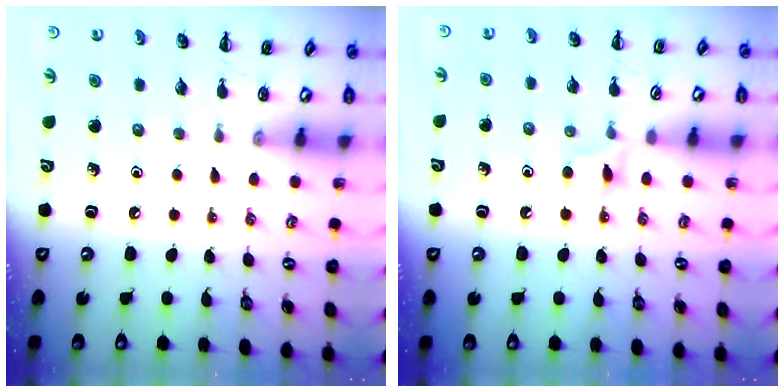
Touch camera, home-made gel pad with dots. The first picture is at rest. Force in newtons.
{"total": 3.9, "press": 3.6, "slide": 1.4}